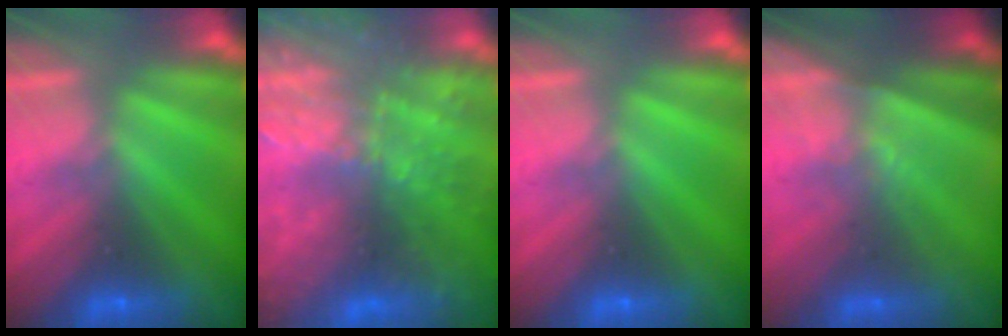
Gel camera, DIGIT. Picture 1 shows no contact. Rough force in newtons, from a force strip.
{"total": 5.9}
{"total": 0.0}
{"total": 1.4}